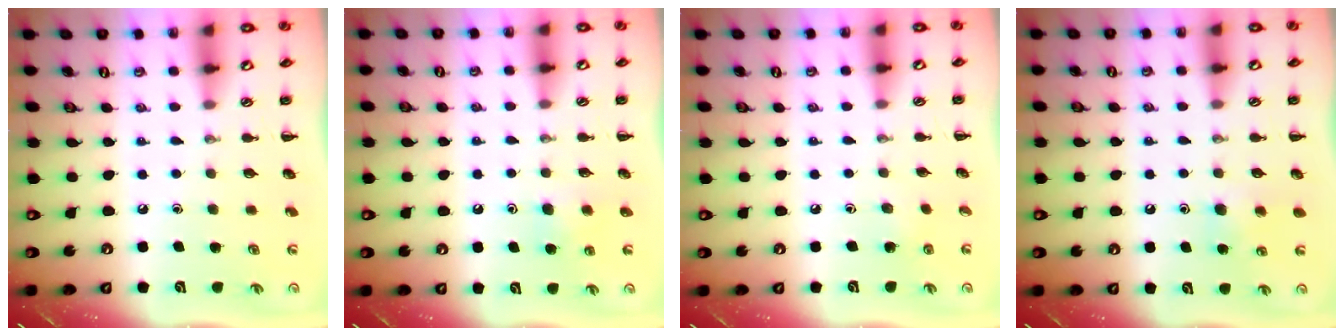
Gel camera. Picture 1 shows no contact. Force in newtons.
{"total": 4.1, "press": 3.8, "slide": 1.5}
{"total": 2.4, "press": 2.2, "slide": 0.9}
{"total": 6.0, "press": 5.7, "slide": 1.7}